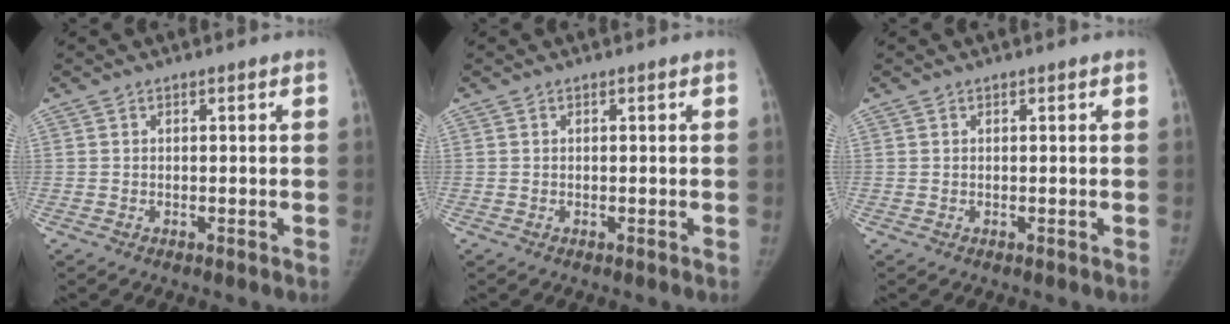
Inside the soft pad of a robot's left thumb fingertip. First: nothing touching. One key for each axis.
{"total": 0.0}
{"total": 0.0}